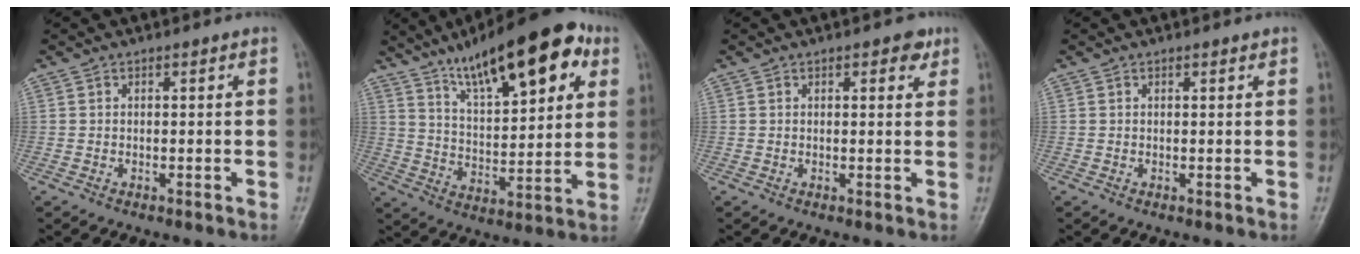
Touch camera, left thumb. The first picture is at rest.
{"total": 20.4, "force": [11.1, 7.1, 15.5], "torque": [-0.200, -0.027, 0.181]}
{"total": 2.9, "force": [1.6, 1.3, 1.9], "torque": [-0.013, -0.004, 0.017]}
{"total": 0.7, "force": [0.5, 0.2, 0.5], "torque": [-0.007, -0.002, 0.006]}